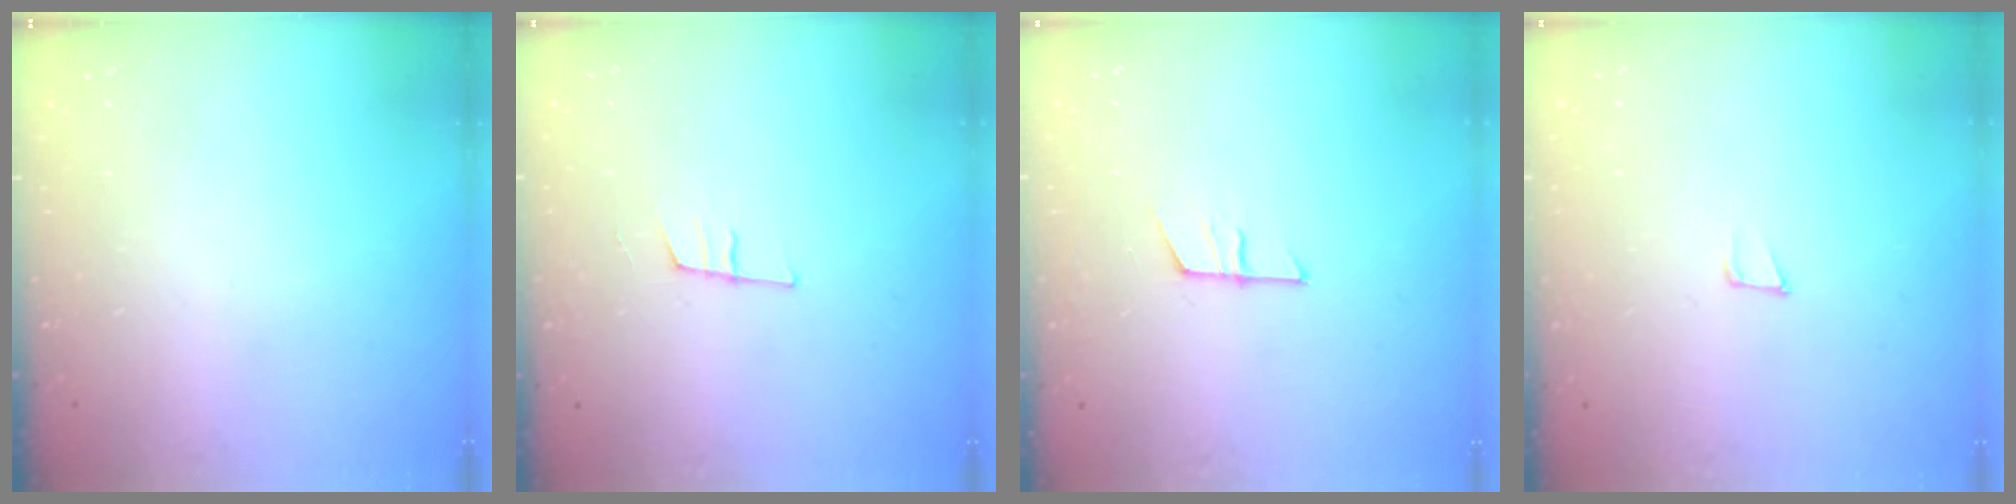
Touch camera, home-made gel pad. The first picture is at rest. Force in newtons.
{"total": 7.6, "press": 7.0, "slide": 3.0}
{"total": 7.8, "press": 7.8, "slide": 0.4}
{"total": 4.9, "press": 4.7, "slide": 1.0}